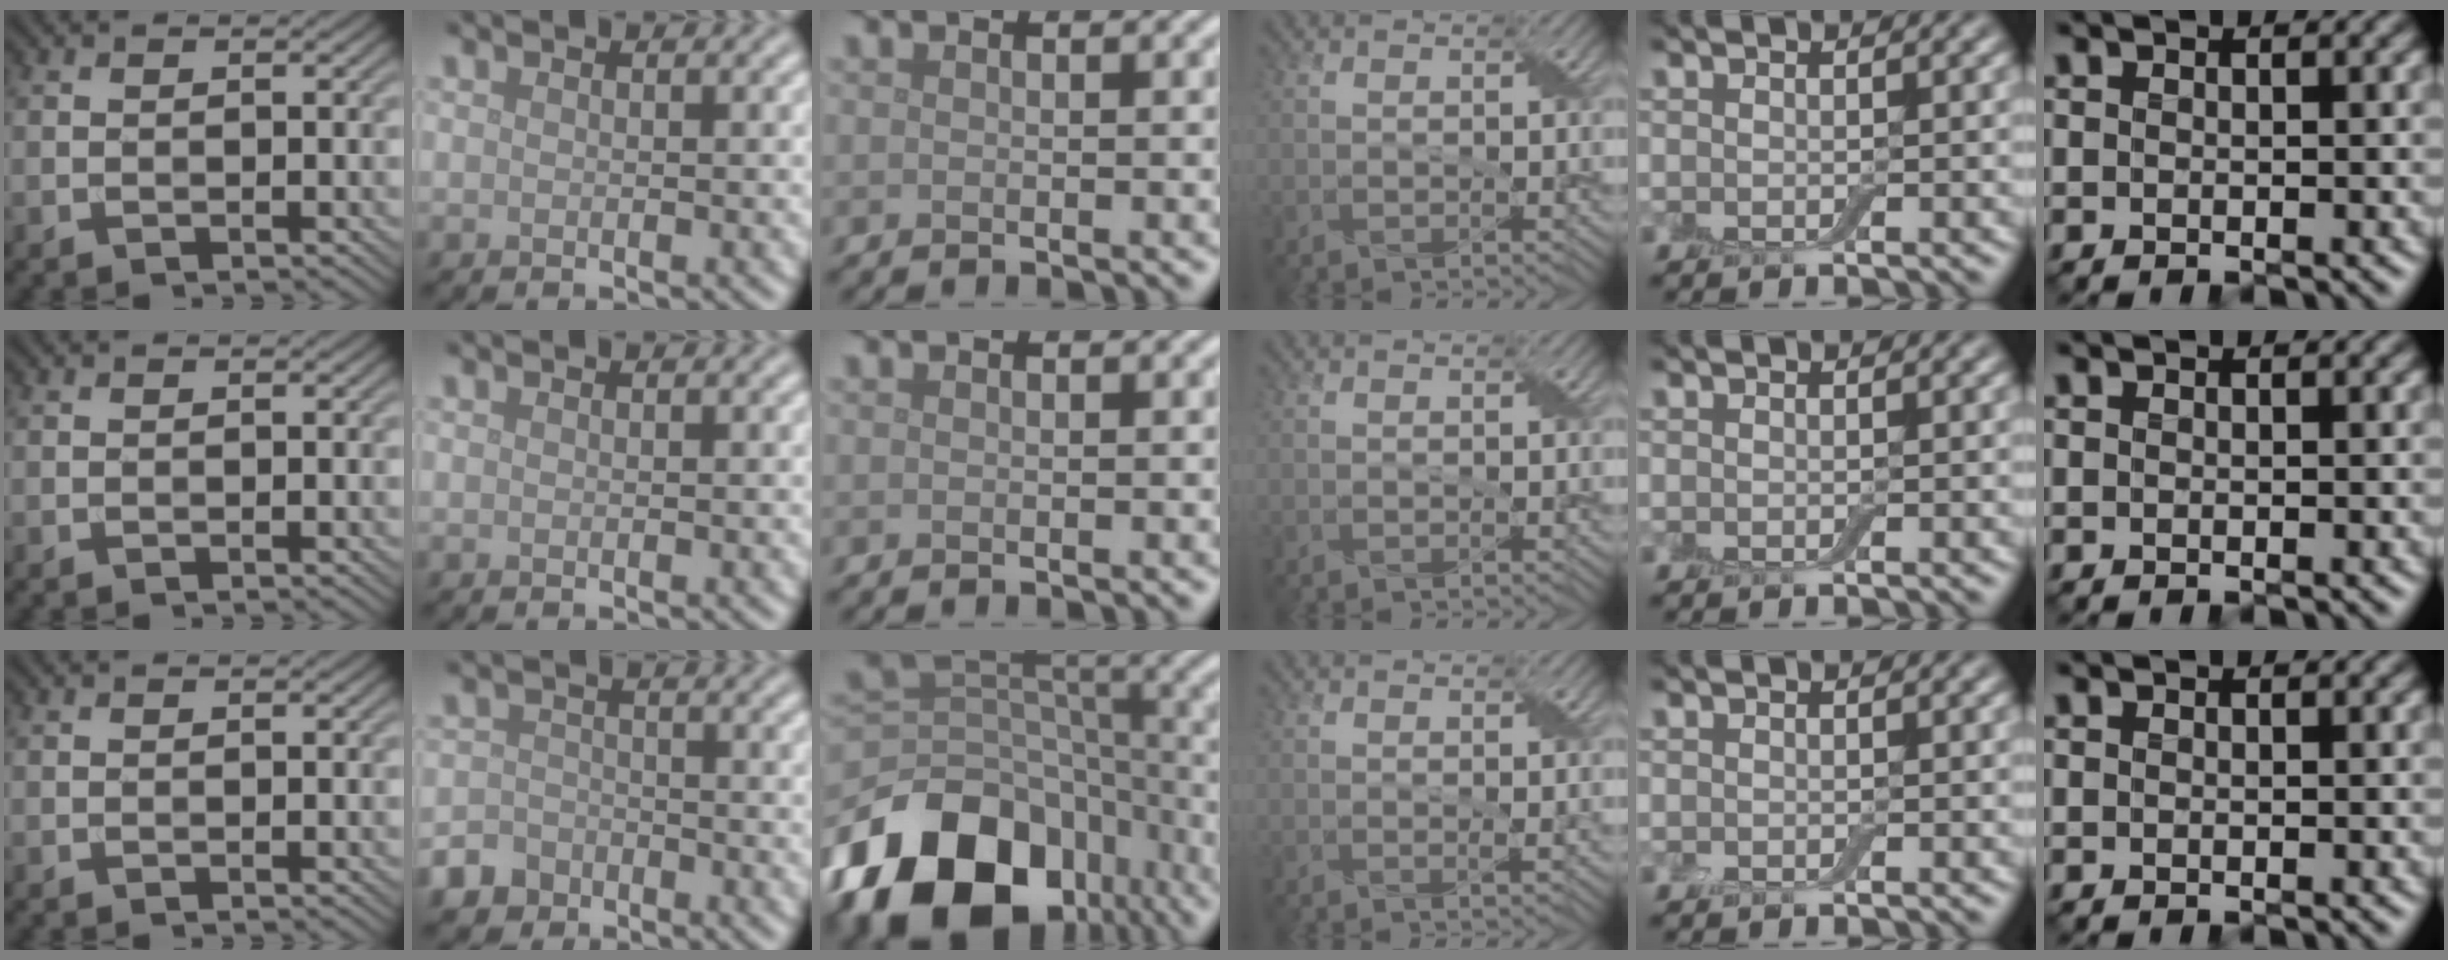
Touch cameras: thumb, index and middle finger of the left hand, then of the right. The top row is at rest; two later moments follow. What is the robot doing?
{"motion": "fold", "object": "aluminum foil"}